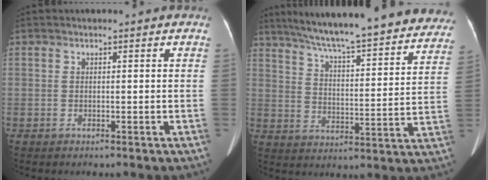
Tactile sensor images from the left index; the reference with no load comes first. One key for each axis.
{"total": 30.6, "fx": 26.9, "fy": 4.5, "fz": 14.0, "tx": -0.223, "ty": -0.044, "tz": 0.341}